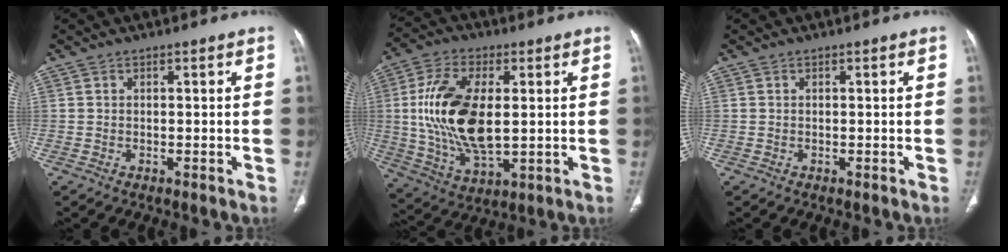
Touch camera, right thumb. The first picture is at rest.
{"total": 17.0, "force": [1.4, 8.6, 14.6], "torque": [-0.287, -0.012, 0.032]}
{"total": 0.0}